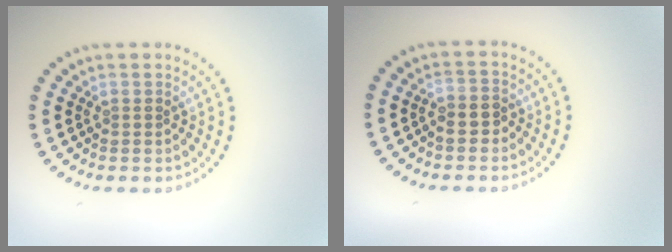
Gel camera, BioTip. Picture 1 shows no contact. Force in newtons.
{"total": 1.5, "press": 1.3, "slide": 0.7}